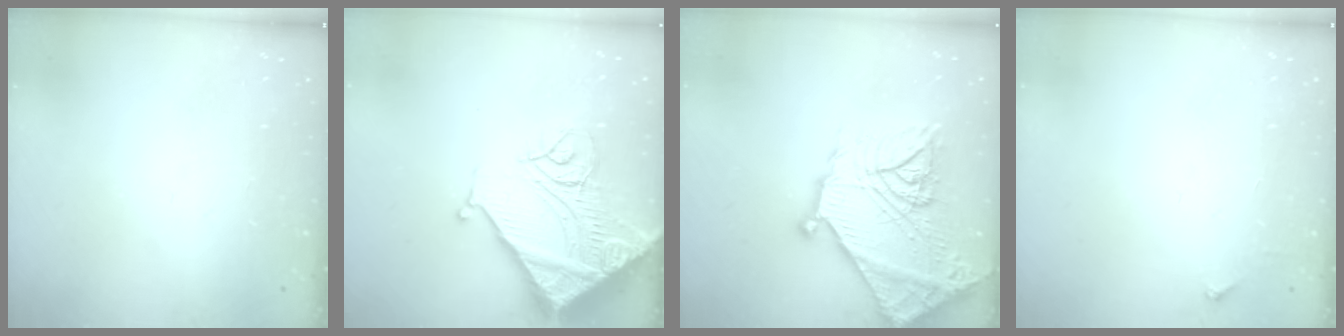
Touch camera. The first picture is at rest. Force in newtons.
{"total": 23.6, "press": 23.4, "slide": 3.0}
{"total": 28.8, "press": 28.7, "slide": 2.7}
{"total": 3.5, "press": 3.4, "slide": 0.4}